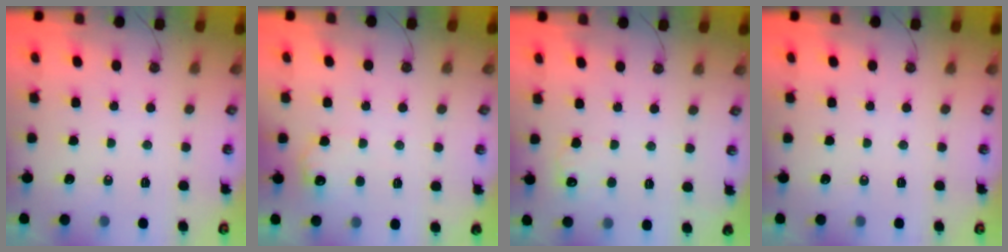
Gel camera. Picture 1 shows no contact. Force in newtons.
{"total": 7.9, "press": 7.8, "slide": 0.4}
{"total": 5.0, "press": 4.8, "slide": 1.2}
{"total": 0.0}